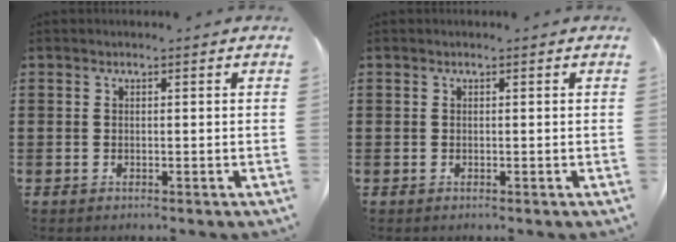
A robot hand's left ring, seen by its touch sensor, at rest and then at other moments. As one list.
[{"total": 0.0}]